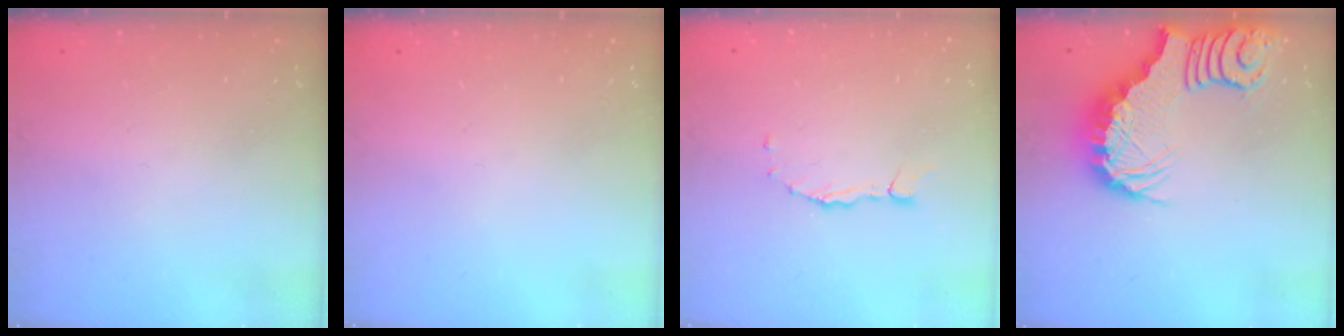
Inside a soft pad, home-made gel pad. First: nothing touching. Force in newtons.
{"total": 0.0}
{"total": 1.9, "press": 1.9, "slide": 0.2}
{"total": 3.9, "press": 3.8, "slide": 0.7}